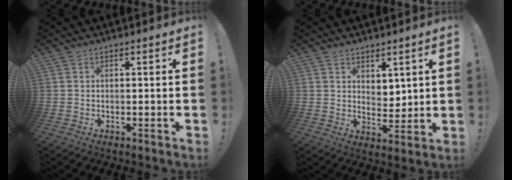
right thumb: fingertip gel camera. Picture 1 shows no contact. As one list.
[{"total": 5.3, "force": [3.7, 3.5, 1.4], "torque": [-0.008, -0.038, 0.069]}]